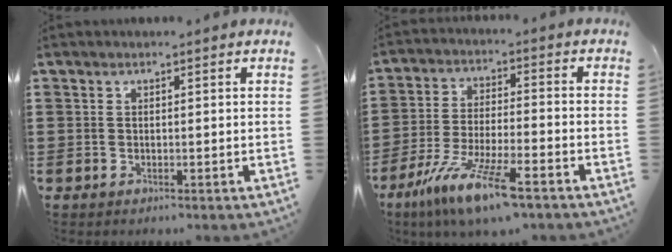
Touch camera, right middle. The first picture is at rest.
{"total": 11.1, "force": [-8.0, 0.8, 7.7], "torque": [-0.163, -0.009, -0.155]}